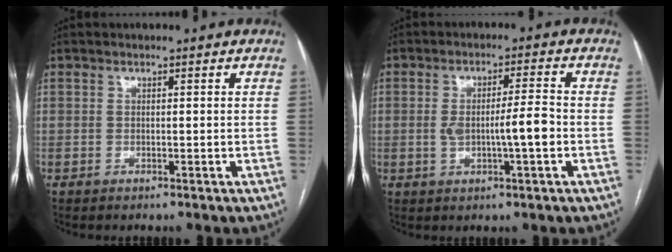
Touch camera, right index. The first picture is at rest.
{"total": 6.3, "force": [-1.0, 0.8, 6.2], "torque": [-0.113, 0.006, -0.013]}